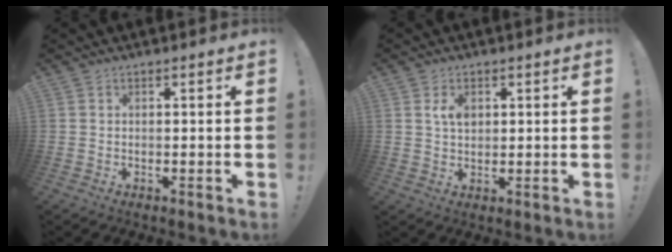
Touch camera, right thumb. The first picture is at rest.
{"total": 4.1, "force": [1.3, 2.5, 3.0], "torque": [-0.048, 0.000, 0.021]}